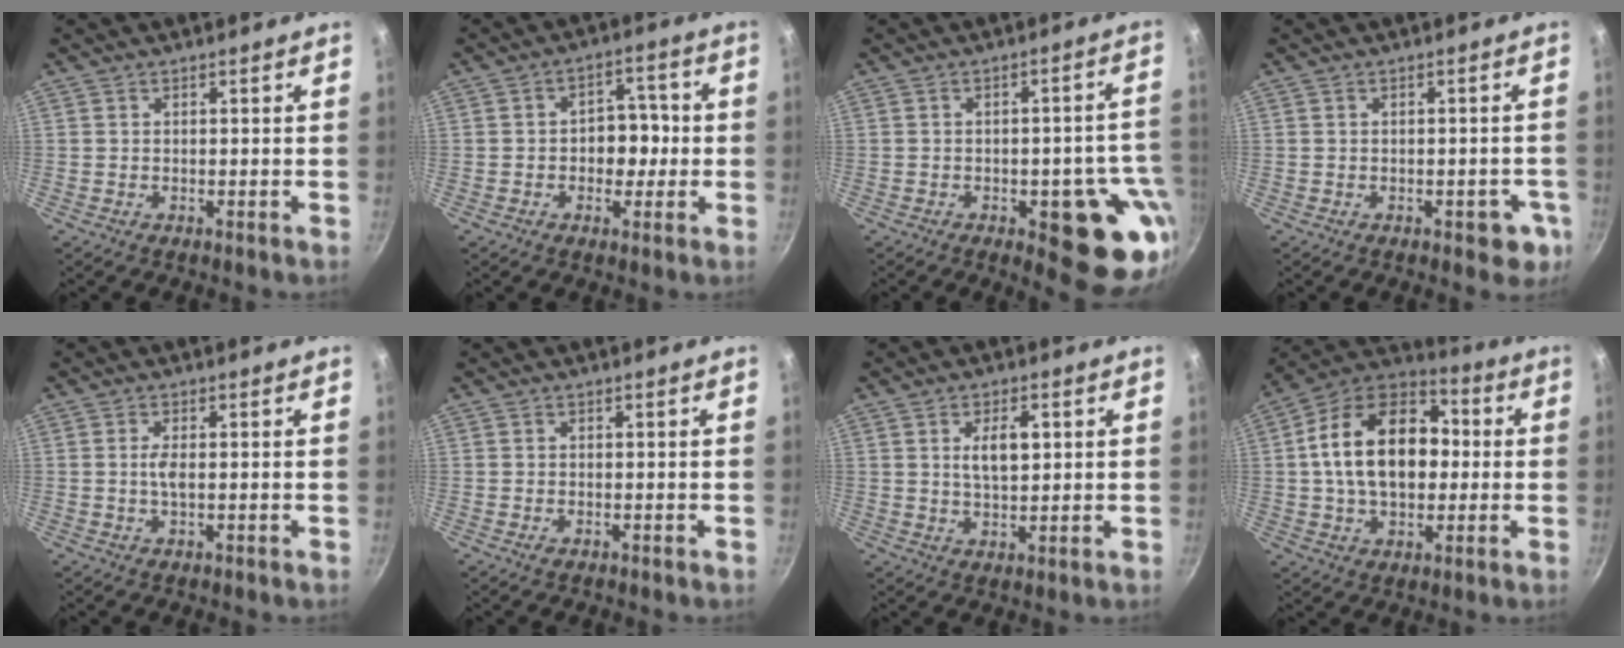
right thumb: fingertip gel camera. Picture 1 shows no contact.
{"total": 7.0, "force": [-0.8, 5.3, 4.6], "torque": [-0.006, 0.019, -0.015]}
{"total": 15.8, "force": [-5.0, 6.7, 13.5], "torque": [-0.096, 0.013, -0.060]}
{"total": 4.7, "force": [-1.6, 2.7, 3.4], "torque": [-0.012, 0.016, -0.011]}
{"total": 2.3, "force": [0.0, 0.8, 2.2], "torque": [-0.050, 0.001, -0.004]}
{"total": 0.8, "force": [-0.4, 0.5, 0.5], "torque": [-0.007, 0.001, -0.006]}
{"total": 6.1, "force": [1.5, 3.0, 5.1], "torque": [-0.076, -0.005, 0.028]}
{"total": 20.7, "force": [1.1, 13.9, 15.3], "torque": [-0.225, 0.034, 0.005]}